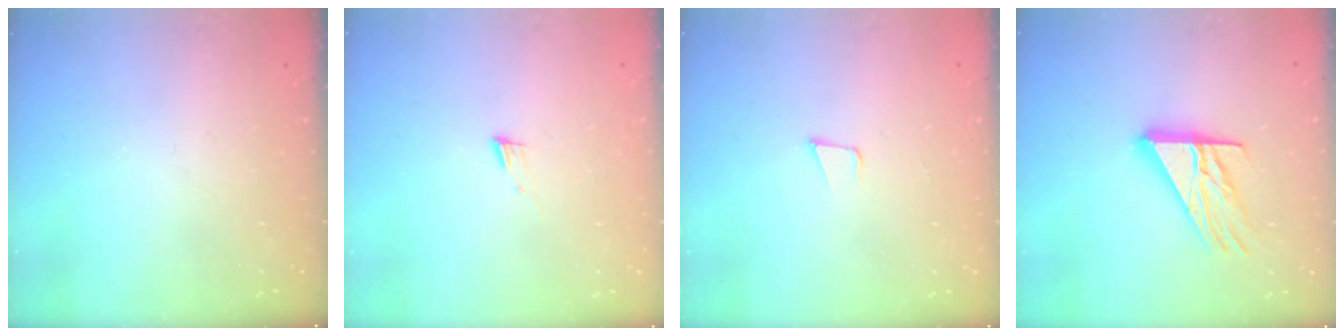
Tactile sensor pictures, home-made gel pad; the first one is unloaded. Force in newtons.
{"total": 4.9, "press": 4.9, "slide": 0.5}
{"total": 3.2, "press": 1.9, "slide": 2.6}
{"total": 14.6, "press": 14.5, "slide": 1.4}